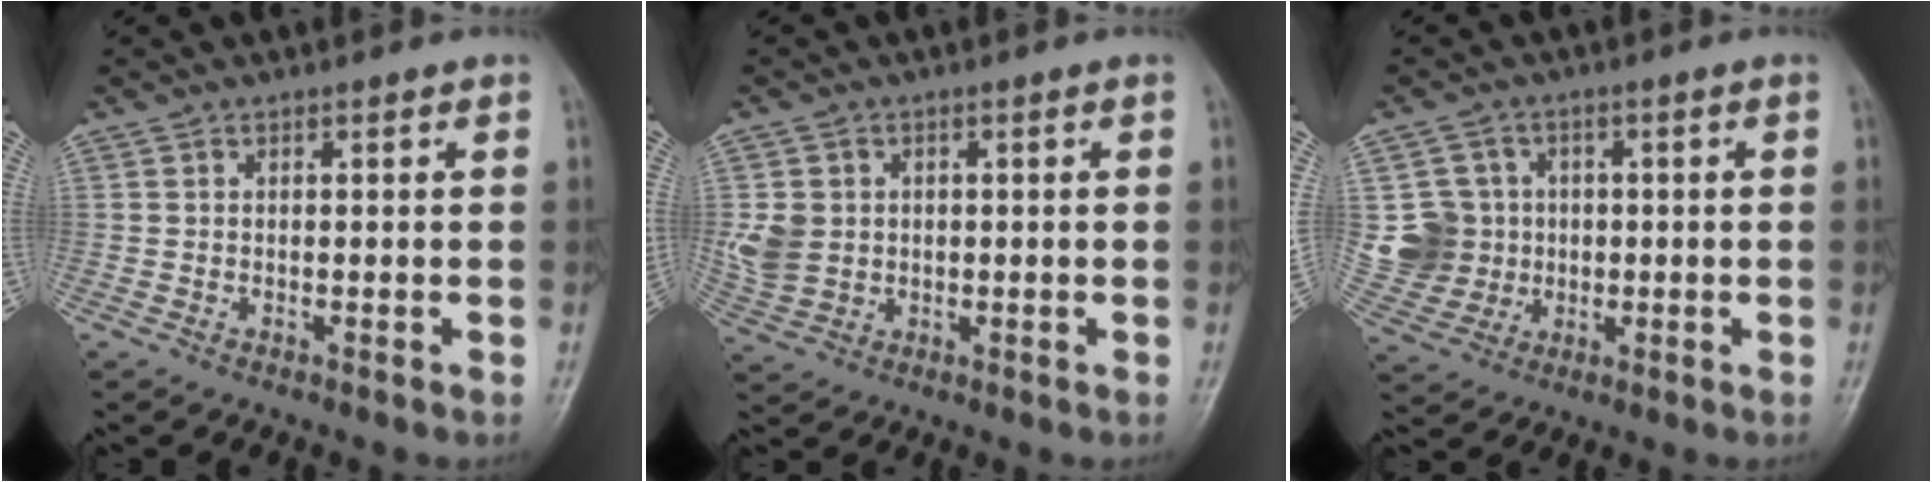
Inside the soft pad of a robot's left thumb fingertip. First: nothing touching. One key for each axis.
{"total": 6.0, "fx": 0.5, "fy": 5.2, "fz": 3.0, "tx": -0.045, "ty": 0.002, "tz": 0.017}
{"total": 9.0, "fx": 0.3, "fy": 8.6, "fz": 2.7, "tx": -0.029, "ty": 0.010, "tz": 0.011}